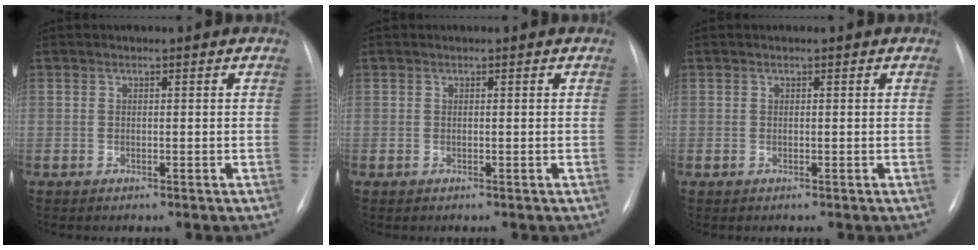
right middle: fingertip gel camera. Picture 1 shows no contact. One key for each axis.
{"total": 0.0}
{"total": 0.0}